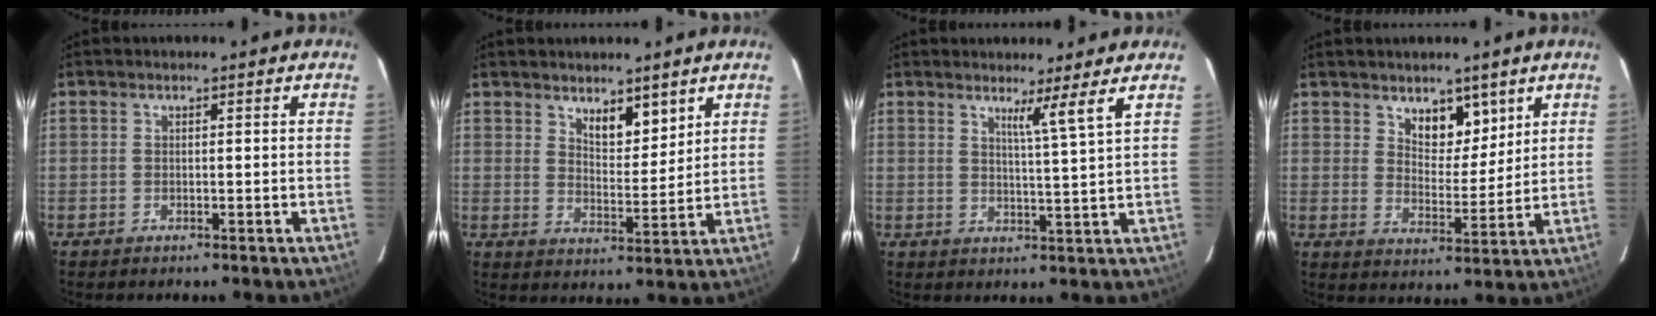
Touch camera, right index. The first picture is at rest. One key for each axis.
{"total": 5.2, "fx": 3.6, "fy": 1.8, "fz": 3.2, "tx": -0.055, "ty": -0.010, "tz": 0.066}
{"total": 3.8, "fx": 2.4, "fy": -1.8, "fz": 2.3, "tx": -0.042, "ty": -0.022, "tz": 0.046}
{"total": 6.2, "fx": 4.0, "fy": 3.0, "fz": 3.6, "tx": -0.049, "ty": -0.008, "tz": 0.071}